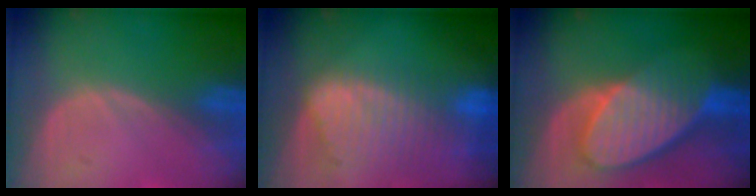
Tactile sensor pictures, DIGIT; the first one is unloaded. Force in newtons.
{"total": 9.3, "press": 8.1, "slide": 4.4}
{"total": 10.0, "press": 8.8, "slide": 4.7}